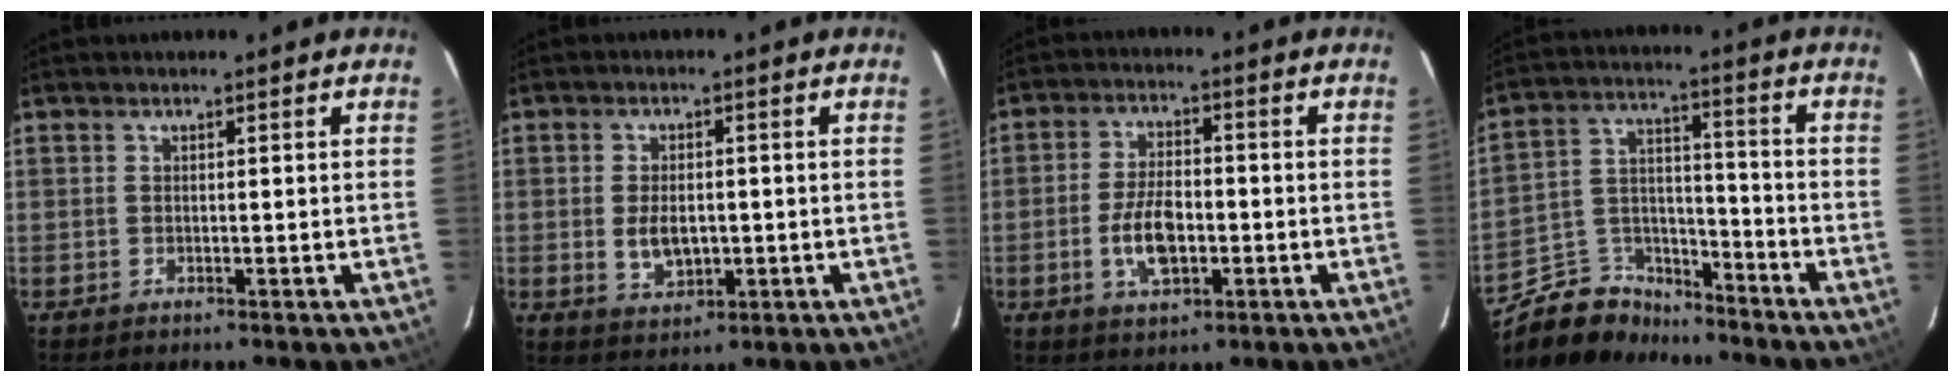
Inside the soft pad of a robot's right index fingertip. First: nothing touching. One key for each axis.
{"total": 5.7, "fx": -0.7, "fy": 3.6, "fz": 4.4, "tx": -0.085, "ty": -0.007, "tz": -0.005}
{"total": 9.8, "fx": -2.9, "fy": 4.3, "fz": 8.3, "tx": -0.169, "ty": 0.000, "tz": -0.049}
{"total": 11.8, "fx": -10.4, "fy": 5.2, "fz": 2.2, "tx": -0.056, "ty": 0.044, "tz": -0.184}